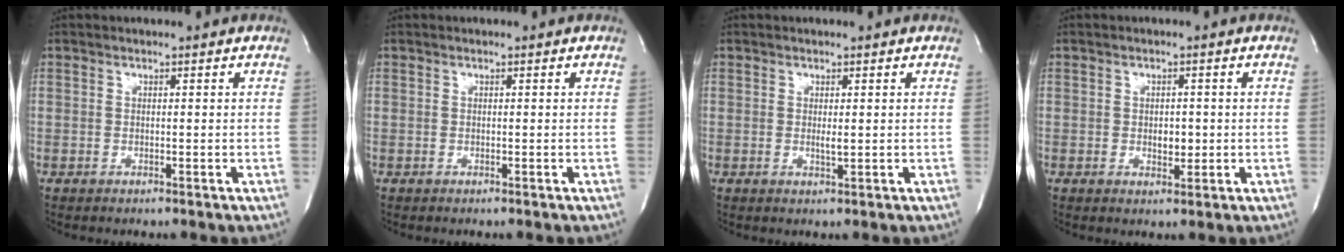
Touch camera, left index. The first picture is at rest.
{"total": 0.0}
{"total": 1.1, "force": [-0.2, 0.1, 1.1], "torque": [-0.023, -0.007, -0.002]}
{"total": 2.2, "force": [-0.6, 1.3, 1.7], "torque": [-0.025, -0.006, -0.007]}